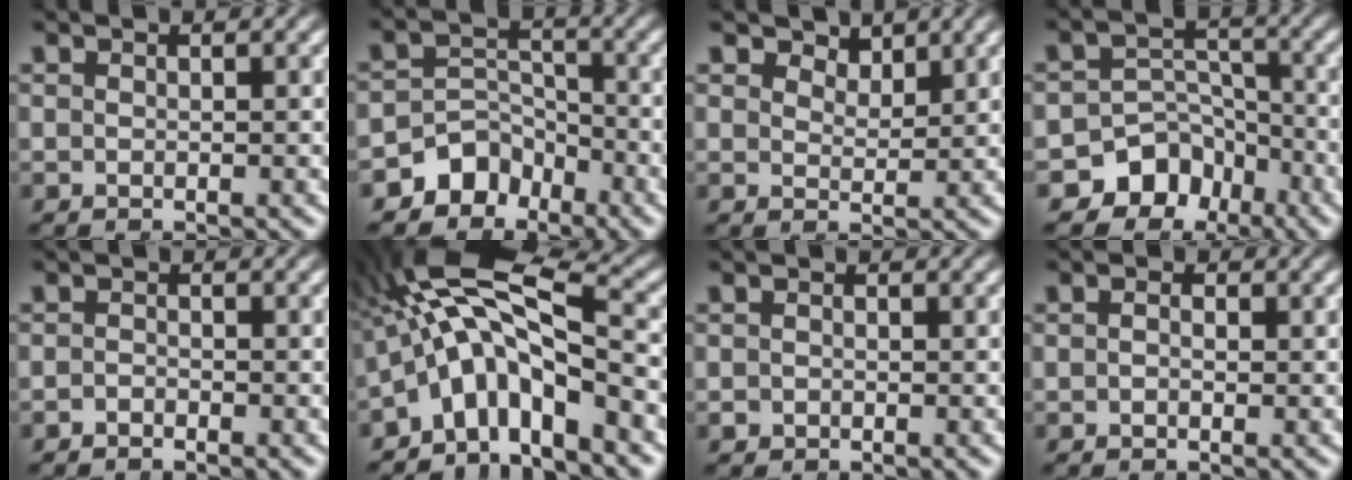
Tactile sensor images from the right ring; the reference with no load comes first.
{"total": 5.8, "force": [-3.6, 4.2, 1.7], "torque": [-0.017, -0.013, -0.063]}
{"total": 2.2, "force": [2.2, 0.3, 0.3], "torque": [0.008, -0.006, 0.045]}
{"total": 10.0, "force": [-5.0, 8.1, 3.1], "torque": [-0.043, -0.028, -0.081]}
{"total": 1.2, "force": [-1.1, 0.1, -0.2], "torque": [0.015, -0.004, -0.020]}
{"total": 11.7, "force": [0.5, 8.2, 8.3], "torque": [-0.171, -0.019, 0.004]}
{"total": 1.0, "force": [-0.4, 0.9, 0.2], "torque": [-0.008, -0.012, 0.001]}
{"total": 0.9, "force": [-0.2, 0.7, 0.5], "torque": [-0.005, -0.002, -0.002]}